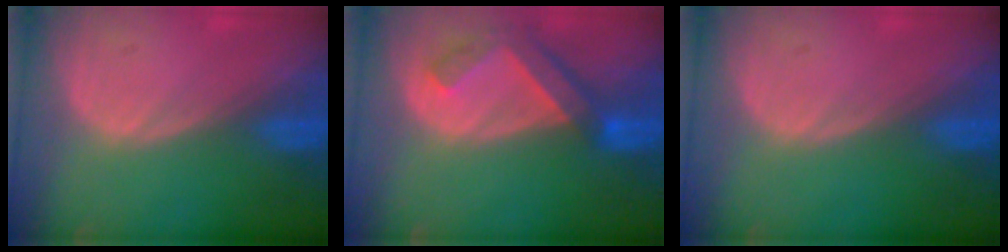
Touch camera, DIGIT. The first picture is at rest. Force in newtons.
{"total": 6.4, "press": 5.8, "slide": 2.7}
{"total": 0.0}